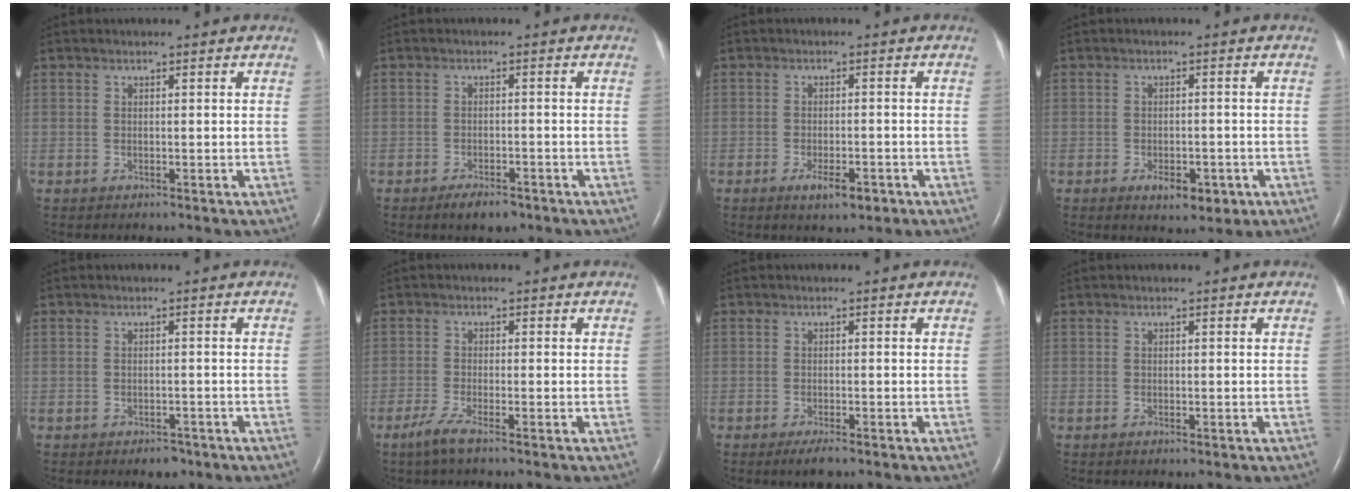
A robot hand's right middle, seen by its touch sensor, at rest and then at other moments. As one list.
[{"total": 3.4, "force": [-2.4, 1.2, 2.0], "torque": [-0.038, -0.003, -0.034]}, {"total": 3.9, "force": [-2.2, 1.3, 2.9], "torque": [-0.051, -0.002, -0.029]}, {"total": 4.5, "force": [-2.2, 2.3, 3.2], "torque": [-0.043, 0.002, -0.020]}, {"total": 2.0, "force": [-1.4, 1.1, 0.9], "torque": [-0.012, 0.001, -0.013]}, {"total": 2.7, "force": [-1.9, -0.1, 1.9], "torque": [-0.051, -0.009, -0.044]}, {"total": 2.2, "force": [-1.5, 0.4, 1.6], "torque": [-0.033, -0.006, -0.026]}, {"total": 0.0}]